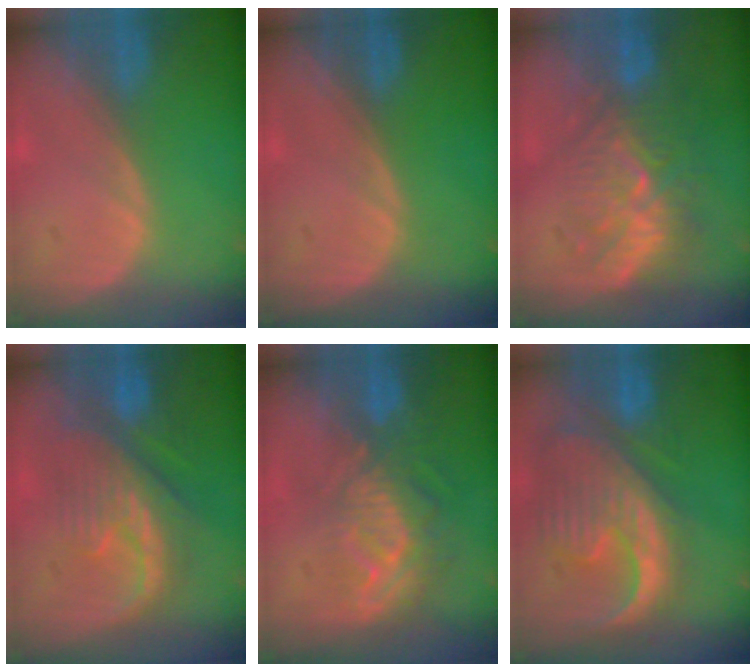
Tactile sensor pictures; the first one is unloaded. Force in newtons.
{"total": 0.0}
{"total": 9.0, "press": 8.6, "slide": 2.4}
{"total": 8.7, "press": 8.5, "slide": 1.8}
{"total": 9.5, "press": 8.3, "slide": 4.6}
{"total": 13.0, "press": 11.2, "slide": 6.6}